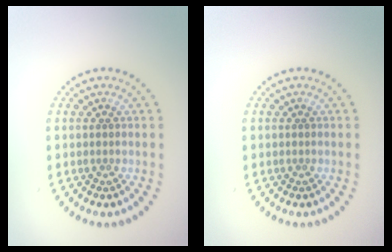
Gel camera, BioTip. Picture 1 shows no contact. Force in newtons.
{"total": 0.0}